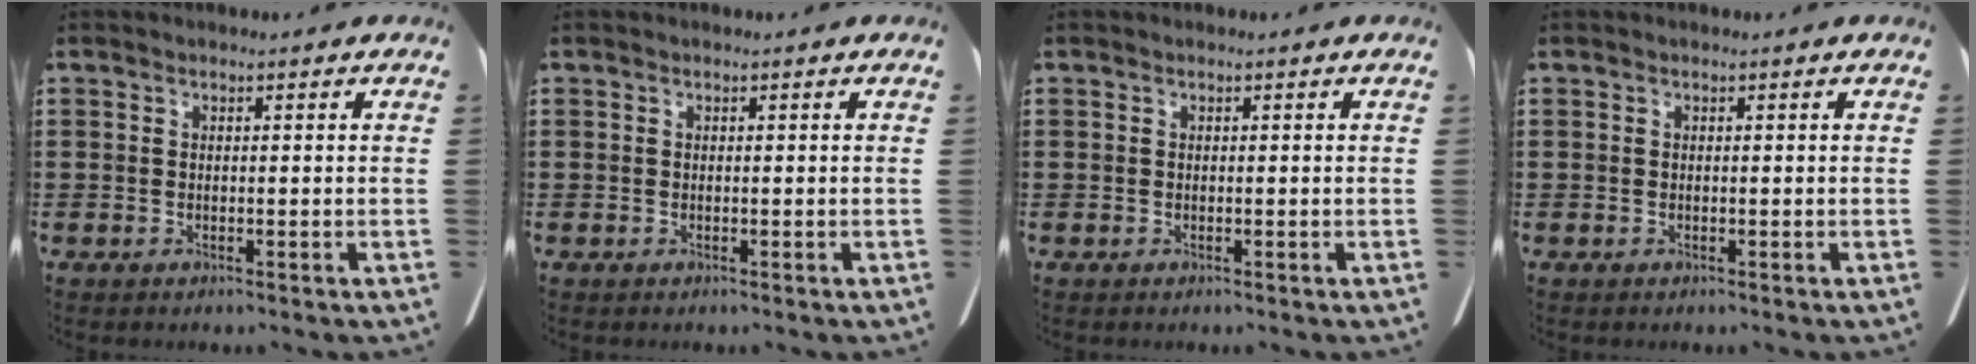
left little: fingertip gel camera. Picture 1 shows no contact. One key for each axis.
{"total": 0.0}
{"total": 0.0}
{"total": 0.0}